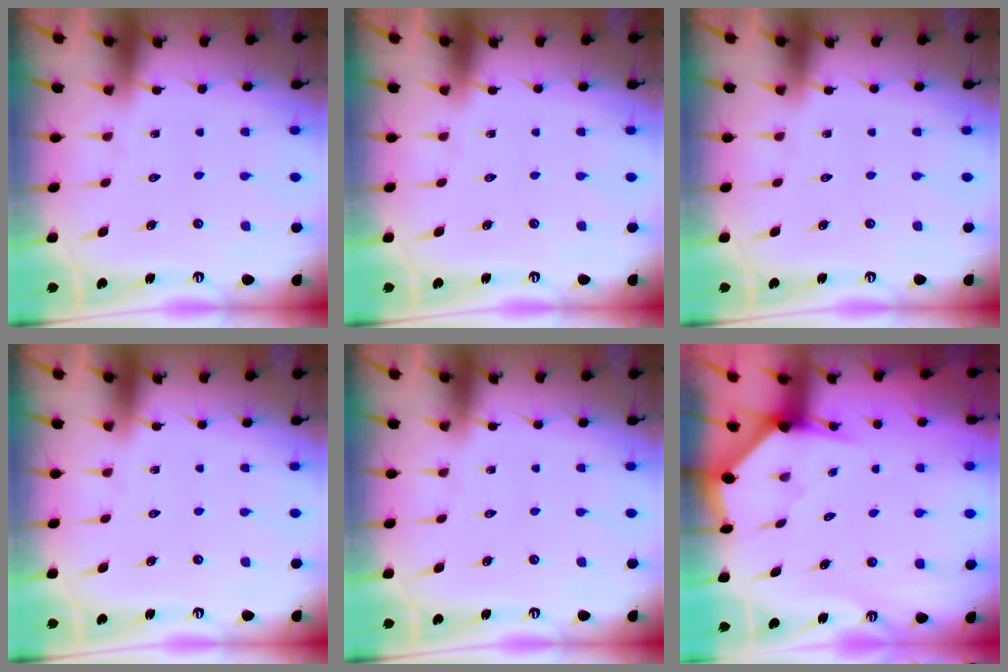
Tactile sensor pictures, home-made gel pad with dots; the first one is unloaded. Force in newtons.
{"total": 0.0}
{"total": 0.0}
{"total": 0.0}
{"total": 0.0}
{"total": 2.9, "press": 2.9, "slide": 0.2}